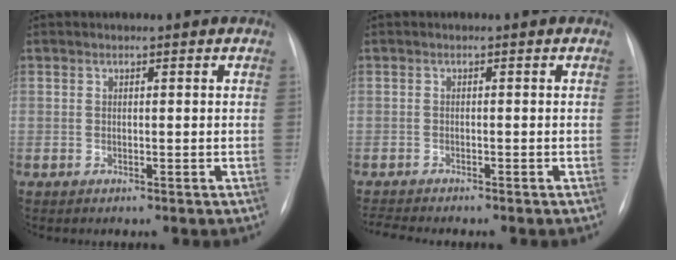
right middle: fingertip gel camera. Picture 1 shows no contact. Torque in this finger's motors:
{"motor_torque": [0.10, -0.09, 0.00, 0.00]}